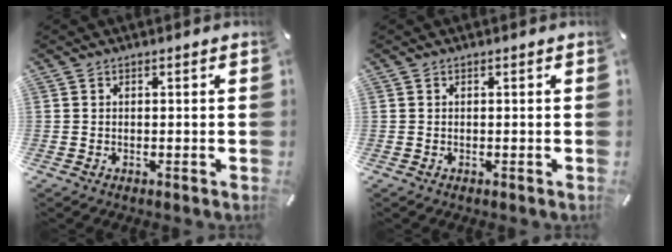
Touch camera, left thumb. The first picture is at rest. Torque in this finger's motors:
{"motor_torque": [-0.16, -0.14, 0.00, 0.10, 0.00]}